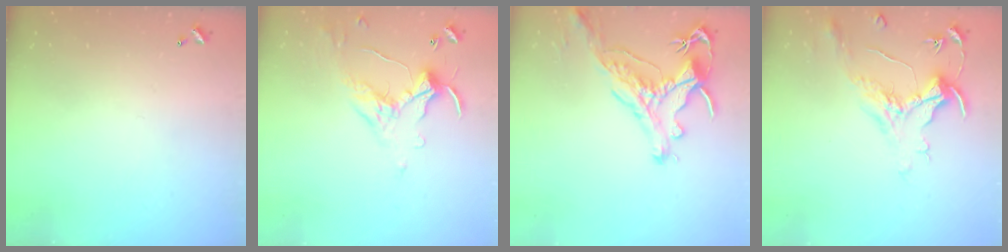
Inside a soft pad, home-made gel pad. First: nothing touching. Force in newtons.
{"total": 1.7, "press": 1.5, "slide": 0.8}
{"total": 1.2, "press": 0.9, "slide": 0.9}
{"total": 1.5, "press": 1.3, "slide": 0.7}